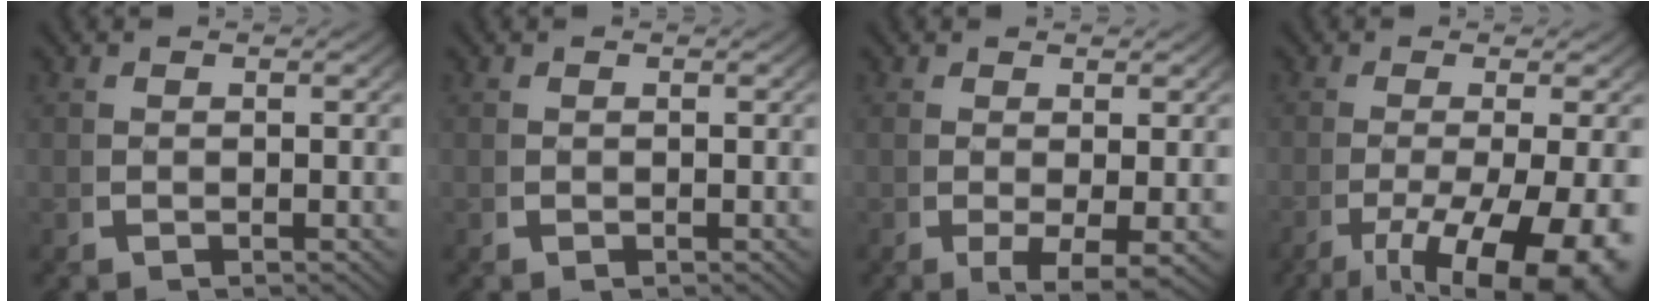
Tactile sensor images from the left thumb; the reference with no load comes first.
{"total": 0.0}
{"total": 3.5, "force": [-0.8, 1.0, 3.2], "torque": [-0.060, -0.018, -0.004]}
{"total": 10.3, "force": [-3.8, 5.0, 8.1], "torque": [-0.141, -0.040, -0.038]}